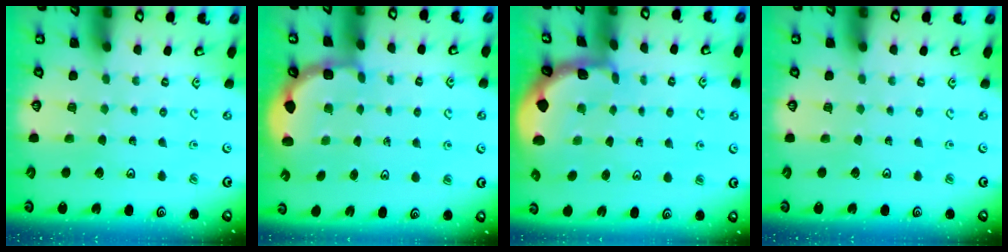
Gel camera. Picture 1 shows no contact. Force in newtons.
{"total": 2.8, "press": 2.4, "slide": 1.4}
{"total": 2.3, "press": 2.3, "slide": 0.3}
{"total": 0.0}